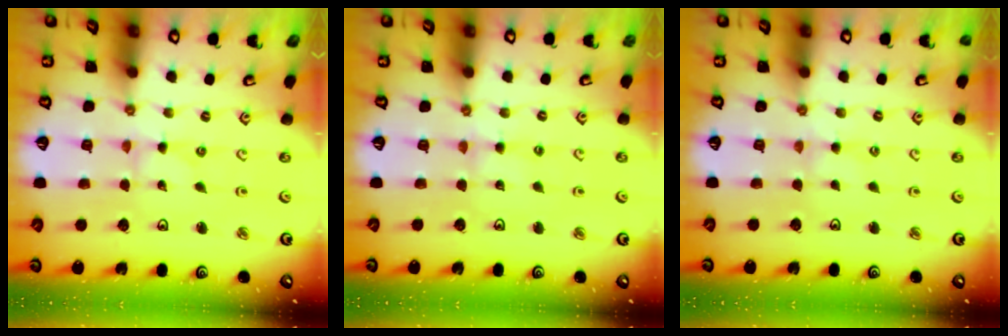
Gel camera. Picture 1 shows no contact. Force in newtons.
{"total": 3.3, "press": 3.3, "slide": 0.4}
{"total": 1.3, "press": 1.2, "slide": 0.3}